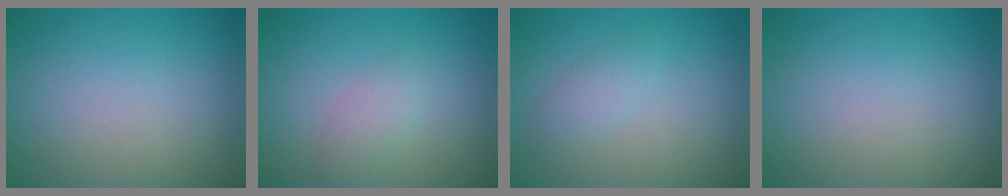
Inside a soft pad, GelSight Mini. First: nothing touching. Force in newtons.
{"total": 1.8, "press": 1.8, "slide": 0.1}
{"total": 1.5, "press": 1.5, "slide": 0.1}
{"total": 0.0}